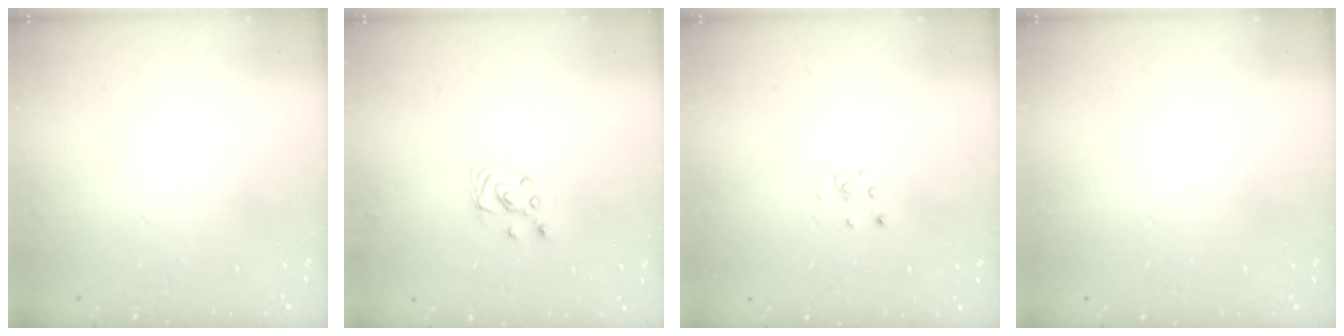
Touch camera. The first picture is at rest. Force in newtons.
{"total": 2.8, "press": 2.8, "slide": 0.2}
{"total": 2.2, "press": 2.2, "slide": 0.2}
{"total": 0.0}